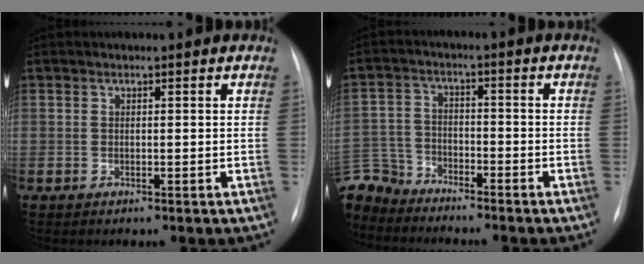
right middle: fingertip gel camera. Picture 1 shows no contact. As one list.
[{"total": 9.3, "force": [-8.8, 2.9, 0.8], "torque": [-0.029, 0.005, -0.172]}]